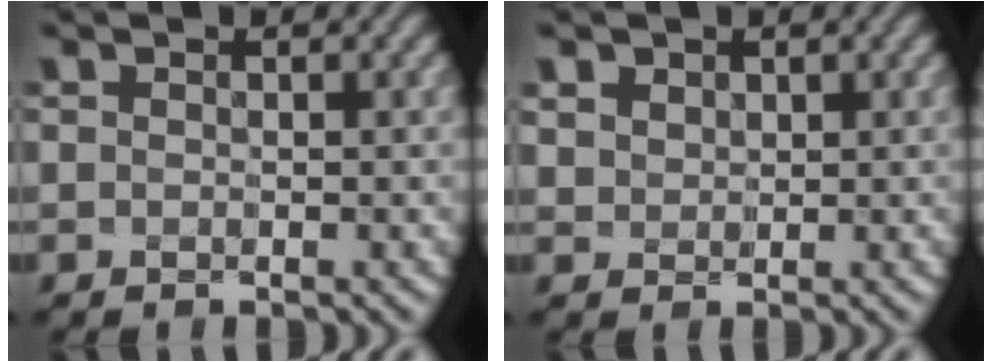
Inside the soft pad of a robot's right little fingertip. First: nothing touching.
{"total": 2.6, "force": [1.3, 2.0, 0.9], "torque": [-0.049, 0.003, 0.031]}